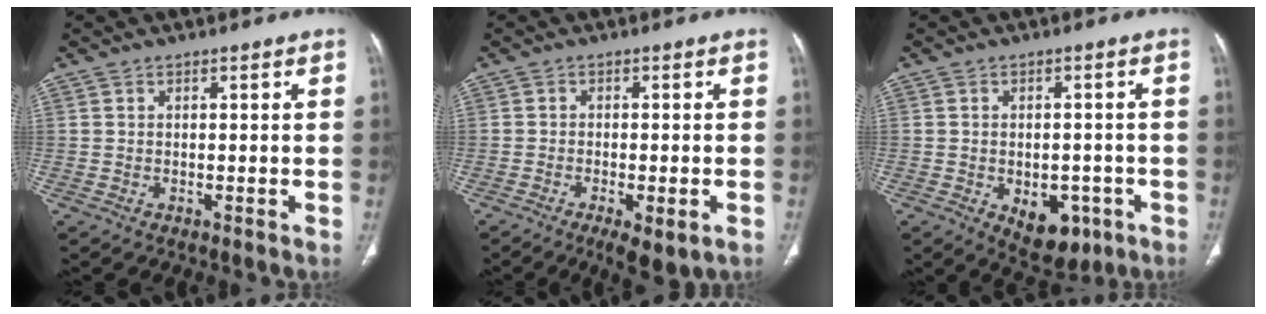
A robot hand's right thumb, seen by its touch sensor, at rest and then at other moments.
{"total": 6.7, "force": [-3.5, 2.3, 5.3], "torque": [-0.078, -0.004, -0.050]}
{"total": 8.5, "force": [-3.3, 5.4, 5.7], "torque": [-0.050, 0.011, -0.028]}